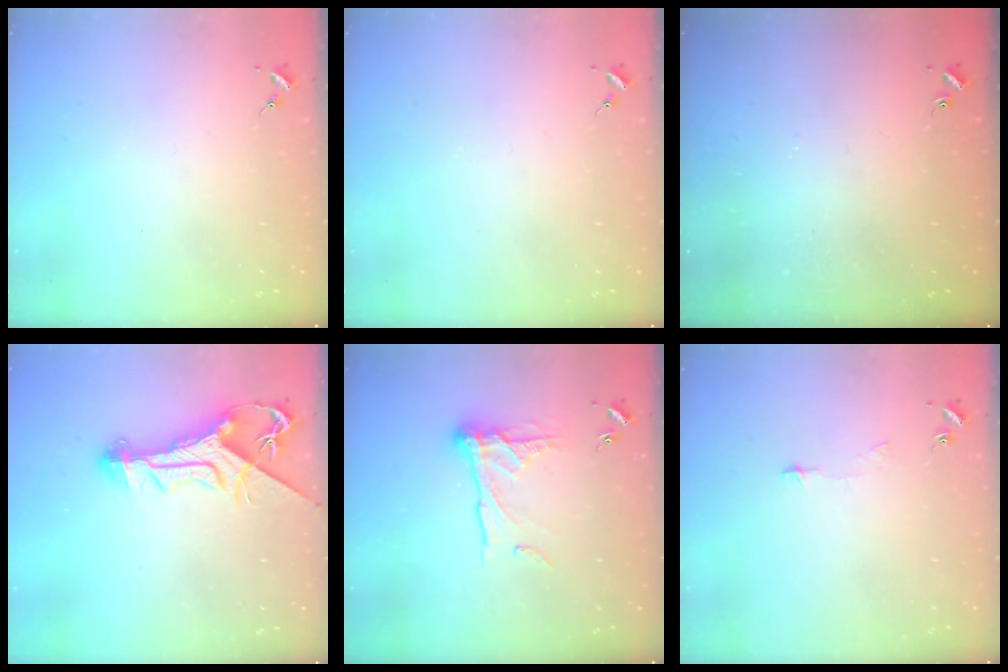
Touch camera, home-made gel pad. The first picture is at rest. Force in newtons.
{"total": 0.0}
{"total": 0.9, "press": 0.8, "slide": 0.2}
{"total": 12.5, "press": 12.4, "slide": 1.3}
{"total": 13.3, "press": 13.2, "slide": 1.2}
{"total": 3.6, "press": 3.6, "slide": 0.3}